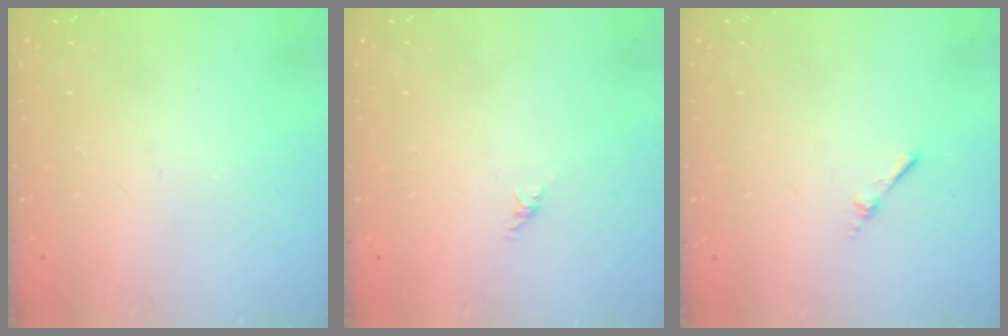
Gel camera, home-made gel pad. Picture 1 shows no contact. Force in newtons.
{"total": 0.0}
{"total": 1.7, "press": 1.7, "slide": 0.3}